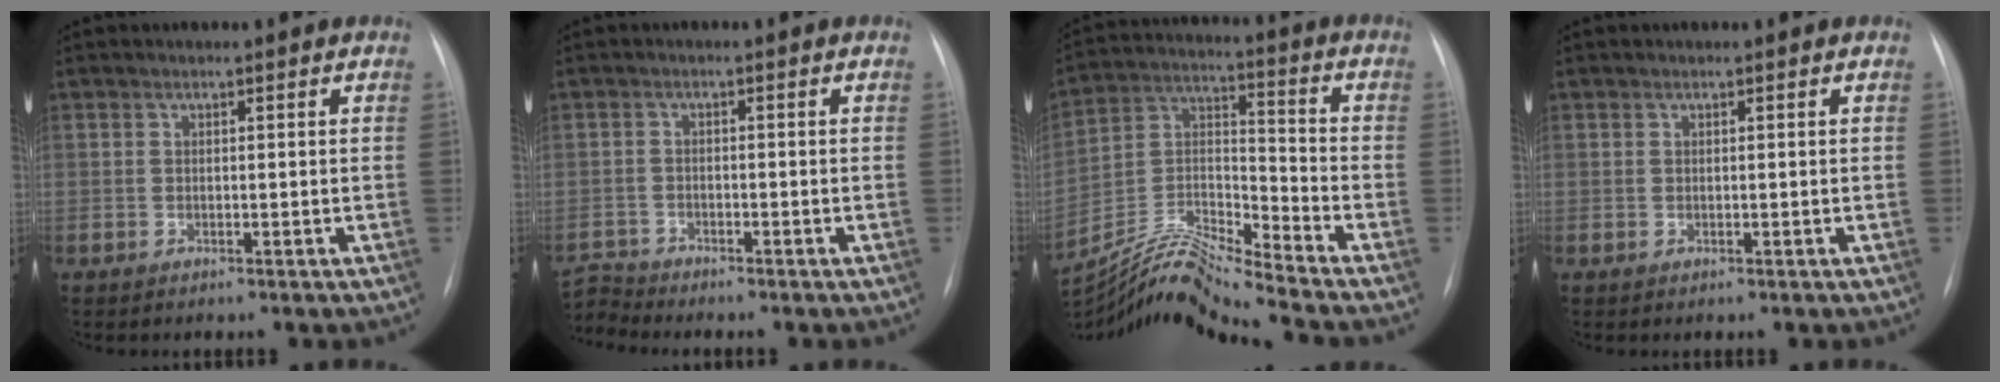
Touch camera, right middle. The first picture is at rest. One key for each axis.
{"total": 3.9, "fx": -3.7, "fy": -0.5, "fz": -0.9, "tx": 0.015, "ty": -0.010, "tz": -0.071}
{"total": 14.1, "fx": -13.3, "fy": -1.9, "fz": 4.1, "tx": -0.086, "ty": 0.019, "tz": -0.251}
{"total": 0.0}